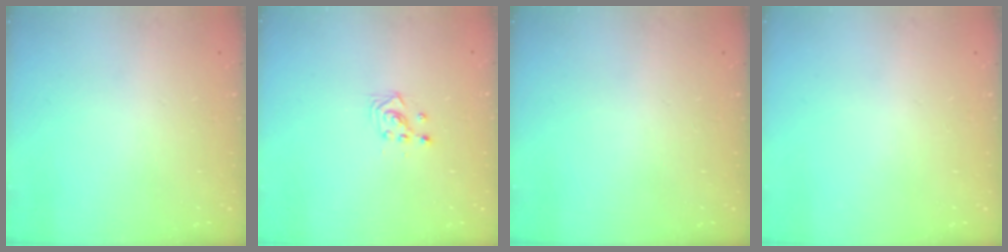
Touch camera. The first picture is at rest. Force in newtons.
{"total": 3.4, "press": 3.3, "slide": 0.3}
{"total": 0.0}
{"total": 0.0}